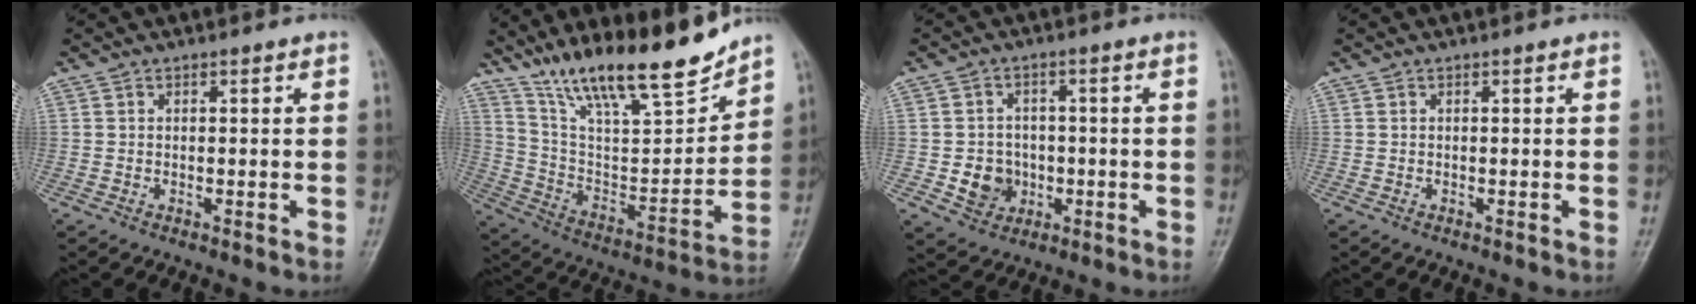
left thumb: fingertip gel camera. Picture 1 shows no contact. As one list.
[{"total": 21.2, "force": [16.6, 4.9, 12.2], "torque": [-0.170, -0.083, 0.292]}, {"total": 6.5, "force": [-1.3, 5.8, 2.6], "torque": [-0.014, 0.010, -0.017]}, {"total": 0.0}]